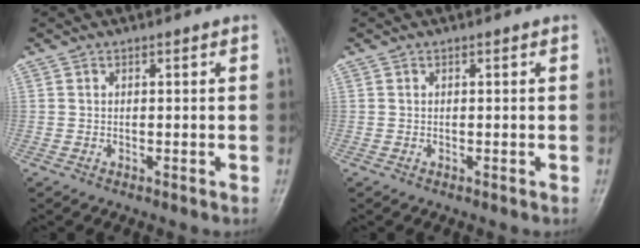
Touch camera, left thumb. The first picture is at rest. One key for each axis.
{"total": 0.0}